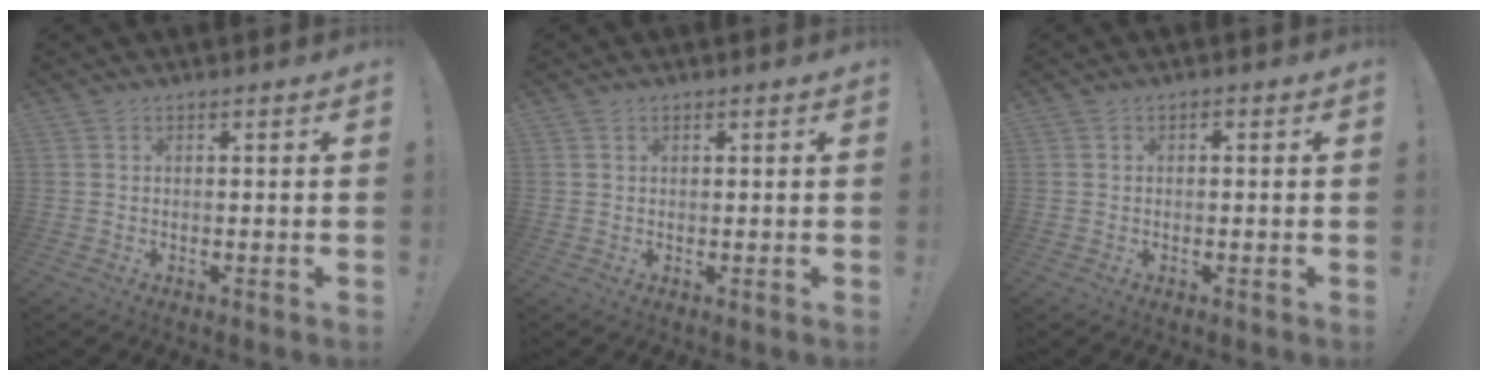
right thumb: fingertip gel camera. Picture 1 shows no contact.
{"total": 0.6, "force": [0.5, 0.2, 0.3], "torque": [-0.001, -0.002, 0.009]}
{"total": 0.8, "force": [-0.6, 0.6, 0.2], "torque": [-0.001, 0.003, -0.011]}